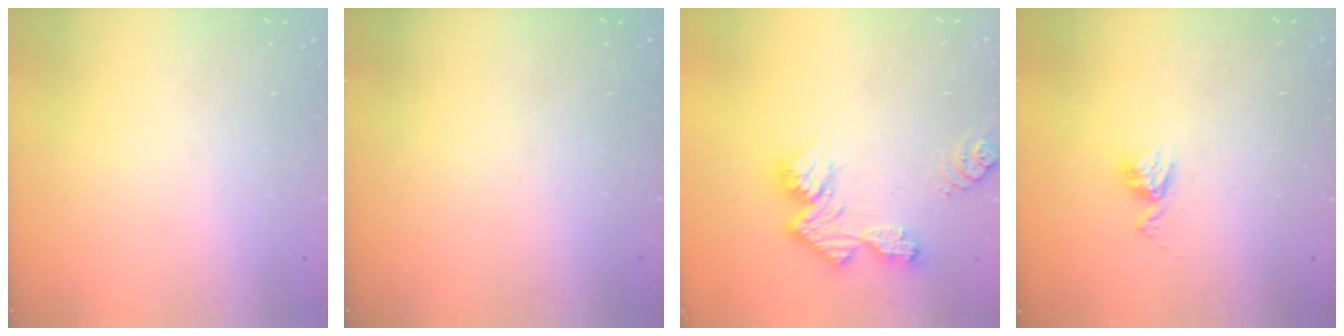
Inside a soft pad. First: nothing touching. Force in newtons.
{"total": 0.0}
{"total": 12.0, "press": 12.0, "slide": 1.0}
{"total": 5.0, "press": 4.9, "slide": 0.6}